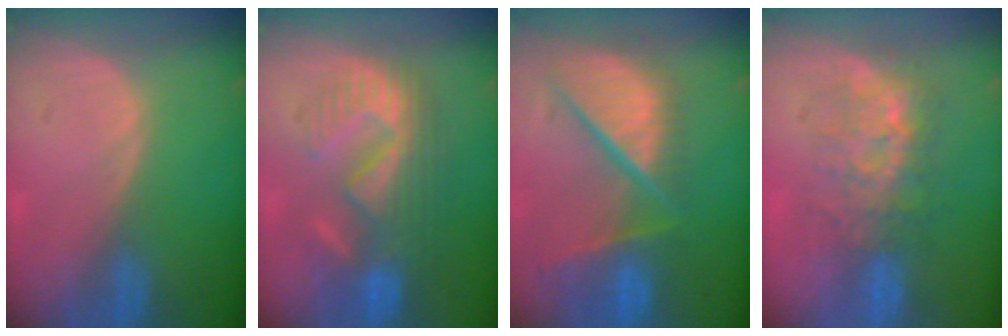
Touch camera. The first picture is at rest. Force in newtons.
{"total": 10.5, "press": 9.6, "slide": 4.1}
{"total": 12.0, "press": 9.8, "slide": 6.8}
{"total": 7.7, "press": 7.5, "slide": 1.6}